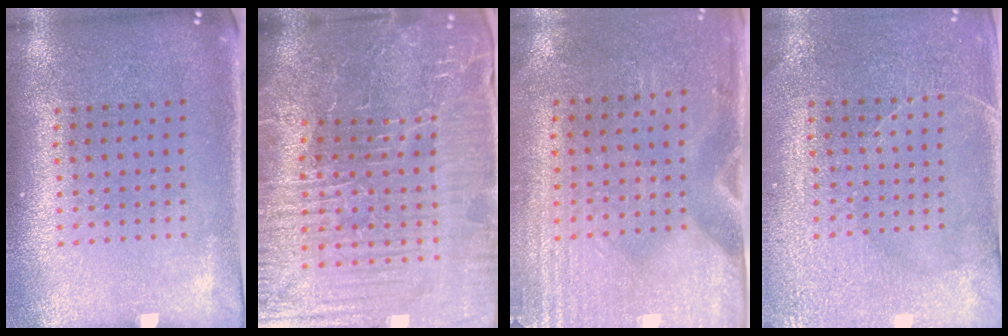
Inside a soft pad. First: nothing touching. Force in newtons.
{"total": 6.2, "press": 5.8, "slide": 2.1}
{"total": 2.9, "press": 2.5, "slide": 1.5}
{"total": 3.0, "press": 2.9, "slide": 0.6}